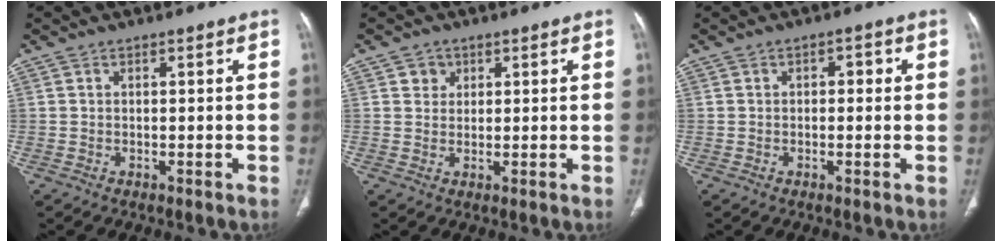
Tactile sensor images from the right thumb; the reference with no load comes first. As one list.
[{"total": 2.7, "force": [1.2, 2.3, 0.5], "torque": [0.007, -0.006, 0.016]}, {"total": 2.4, "force": [0.3, 1.5, 1.8], "torque": [-0.011, 0.005, -0.002]}]